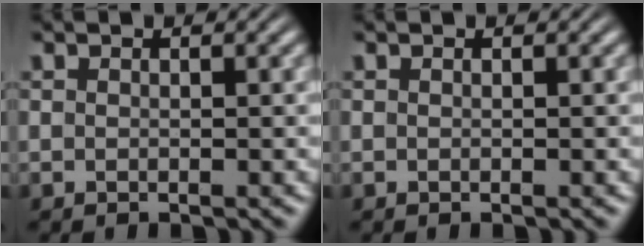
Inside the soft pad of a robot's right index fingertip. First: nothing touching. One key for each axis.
{"total": 0.0}